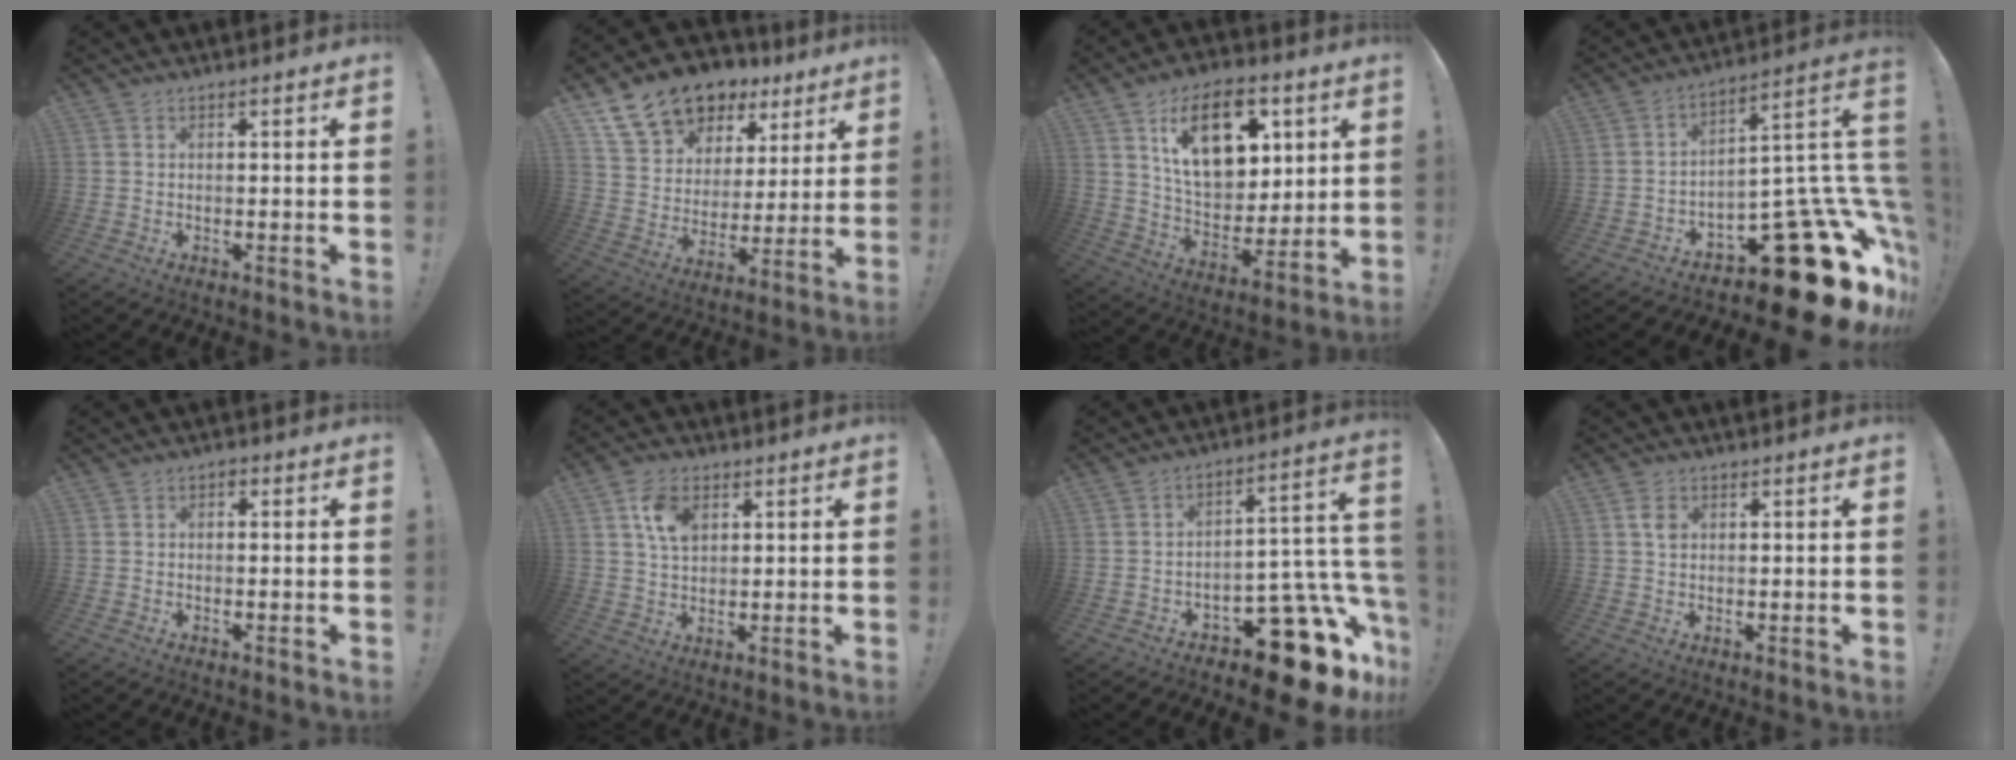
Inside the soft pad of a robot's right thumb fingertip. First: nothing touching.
{"total": 15.8, "force": [11.2, 9.5, 5.8], "torque": [-0.103, -0.069, 0.213]}
{"total": 20.2, "force": [9.0, 12.2, 13.3], "torque": [-0.209, -0.031, 0.159]}
{"total": 23.6, "force": [-11.9, 9.5, 18.0], "torque": [-0.174, 0.047, -0.180]}
{"total": 1.6, "force": [-0.4, 1.2, 0.9], "torque": [-0.015, 0.007, -0.009]}
{"total": 8.1, "force": [3.3, 5.4, 5.1], "torque": [-0.076, -0.005, 0.062]}
{"total": 18.1, "force": [-9.9, 8.2, 12.7], "torque": [-0.115, 0.046, -0.154]}
{"total": 3.5, "force": [1.0, 2.3, 2.4], "torque": [-0.039, 0.003, 0.018]}